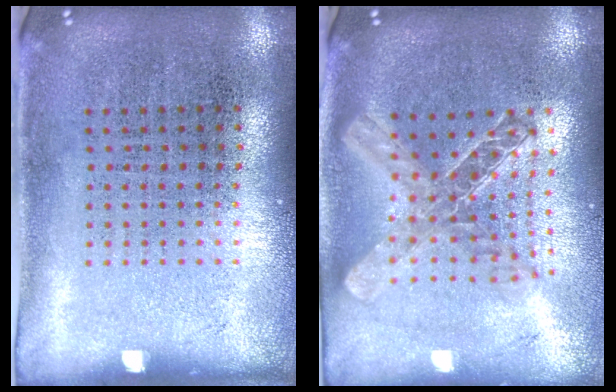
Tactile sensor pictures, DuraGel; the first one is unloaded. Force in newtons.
{"total": 1.8, "press": 1.5, "slide": 1.0}